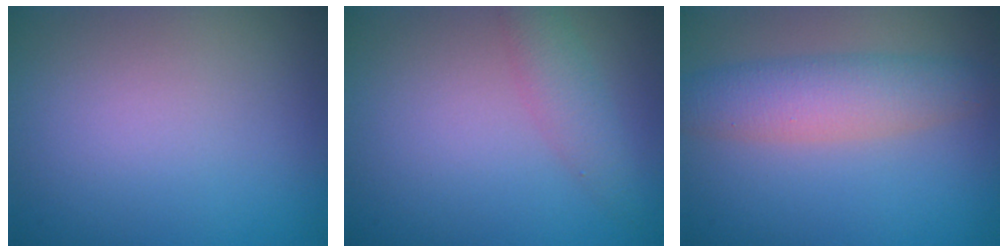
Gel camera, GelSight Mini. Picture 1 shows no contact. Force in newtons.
{"total": 2.5, "press": 2.5, "slide": 0.1}
{"total": 4.6, "press": 4.6, "slide": 0.1}